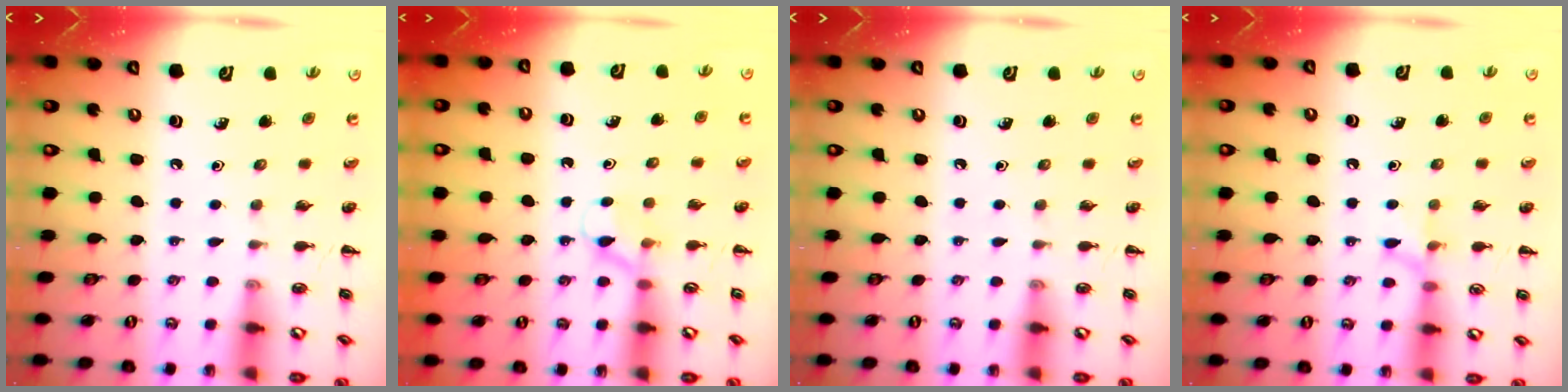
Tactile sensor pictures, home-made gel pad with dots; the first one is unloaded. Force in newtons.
{"total": 3.9, "press": 3.7, "slide": 1.4}
{"total": 0.0}
{"total": 5.9, "press": 5.8, "slide": 0.8}